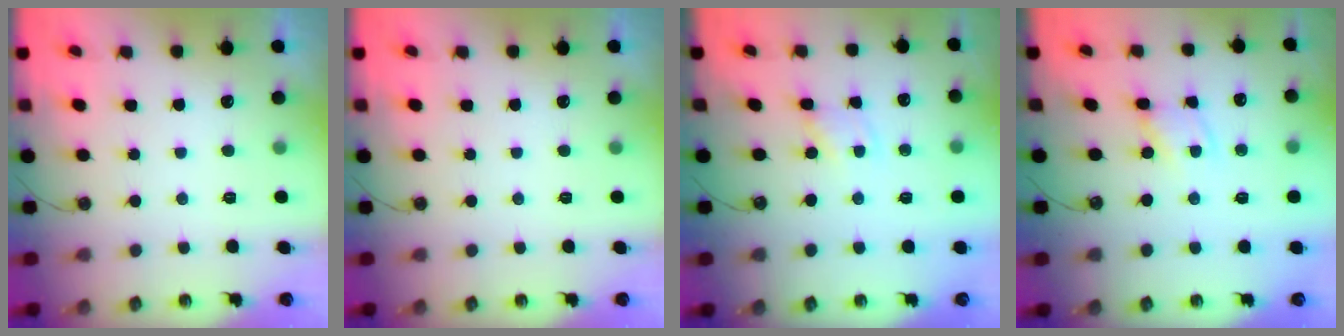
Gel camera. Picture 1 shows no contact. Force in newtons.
{"total": 0.0}
{"total": 1.2, "press": 1.2, "slide": 0.1}
{"total": 2.1, "press": 2.1, "slide": 0.3}